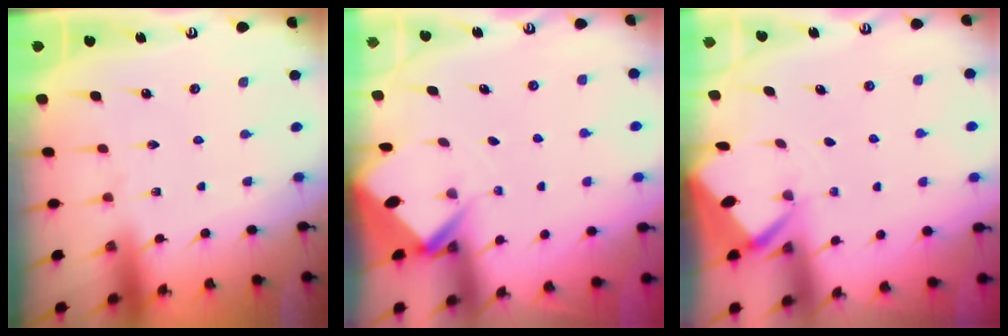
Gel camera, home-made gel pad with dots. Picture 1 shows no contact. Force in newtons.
{"total": 2.7, "press": 2.7, "slide": 0.1}
{"total": 2.8, "press": 2.7, "slide": 0.3}